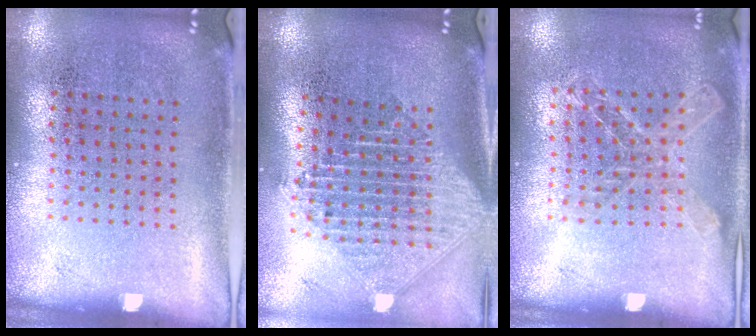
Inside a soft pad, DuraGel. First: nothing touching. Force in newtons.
{"total": 2.5, "press": 1.9, "slide": 1.5}
{"total": 1.2, "press": 1.2, "slide": 0.1}